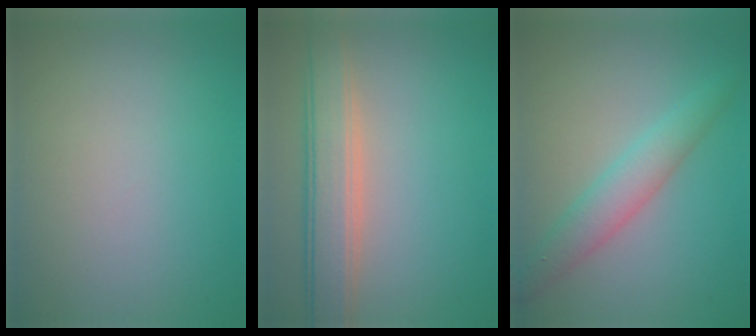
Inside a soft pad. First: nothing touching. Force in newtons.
{"total": 5.0, "press": 5.0, "slide": 0.5}
{"total": 3.3, "press": 3.3, "slide": 0.0}